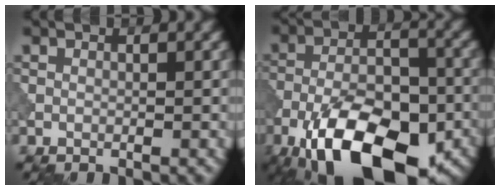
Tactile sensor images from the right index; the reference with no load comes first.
{"total": 14.9, "force": [-8.4, 6.7, 10.3], "torque": [-0.195, -0.021, -0.147]}